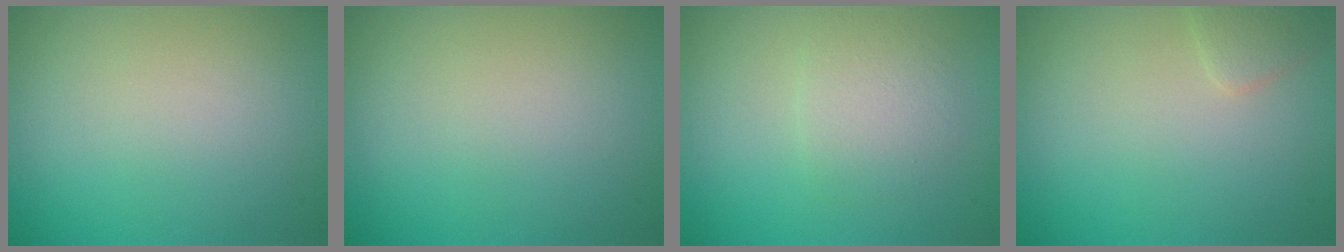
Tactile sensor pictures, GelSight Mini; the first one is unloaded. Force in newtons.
{"total": 0.0}
{"total": 2.3, "press": 2.3, "slide": 0.0}
{"total": 1.3, "press": 1.3, "slide": 0.0}